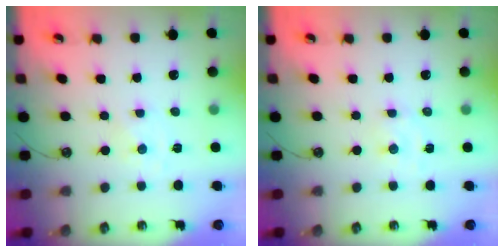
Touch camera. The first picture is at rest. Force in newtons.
{"total": 1.9, "press": 1.9, "slide": 0.3}